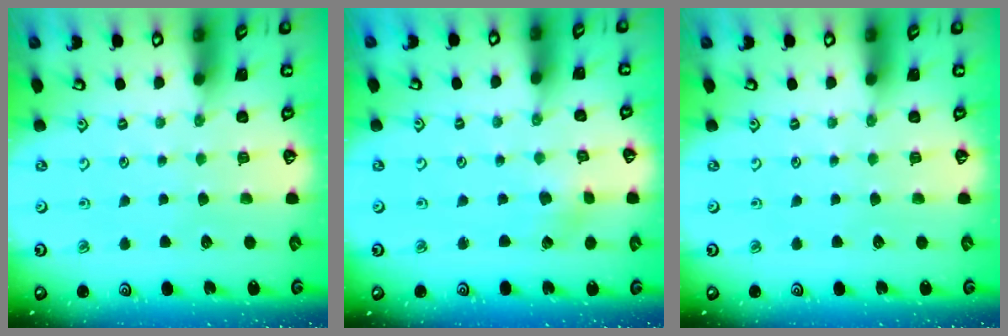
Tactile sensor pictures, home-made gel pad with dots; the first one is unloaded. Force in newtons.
{"total": 1.8, "press": 1.8, "slide": 0.3}
{"total": 0.0}